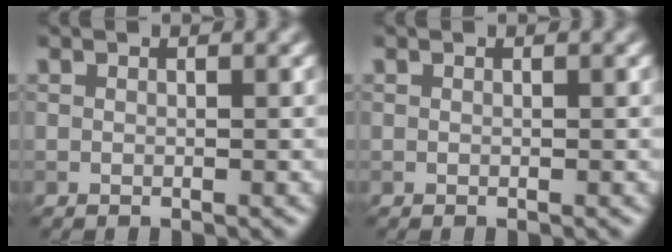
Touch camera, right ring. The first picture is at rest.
{"total": 0.0}